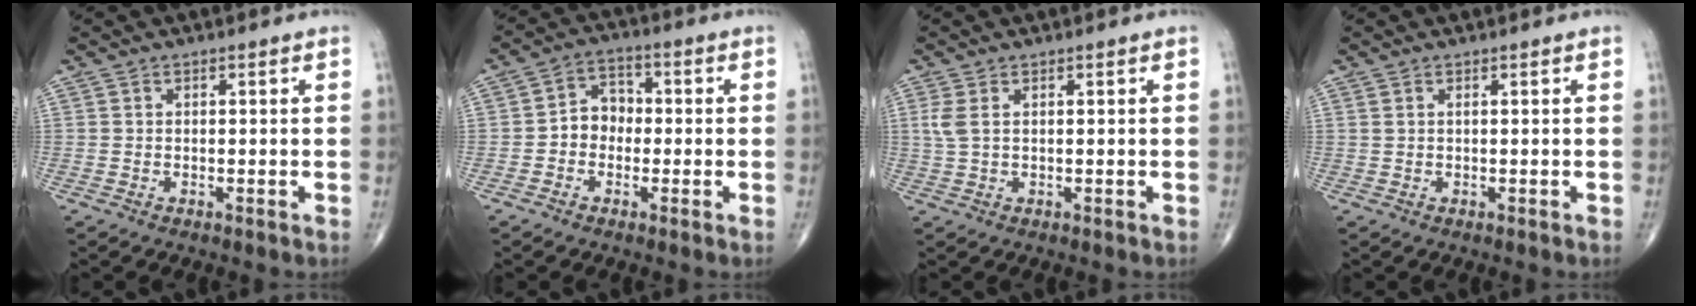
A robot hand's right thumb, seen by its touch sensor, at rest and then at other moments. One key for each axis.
{"total": 5.7, "fx": -0.9, "fy": 4.7, "fz": 3.2, "tx": -0.025, "ty": 0.025, "tz": -0.029}
{"total": 2.7, "fx": 0.8, "fy": 1.3, "fz": 2.3, "tx": -0.064, "ty": 0.007, "tz": 0.022}
{"total": 0.6, "fx": 0.3, "fy": 0.1, "fz": 0.5, "tx": -0.017, "ty": 0.008, "tz": 0.008}